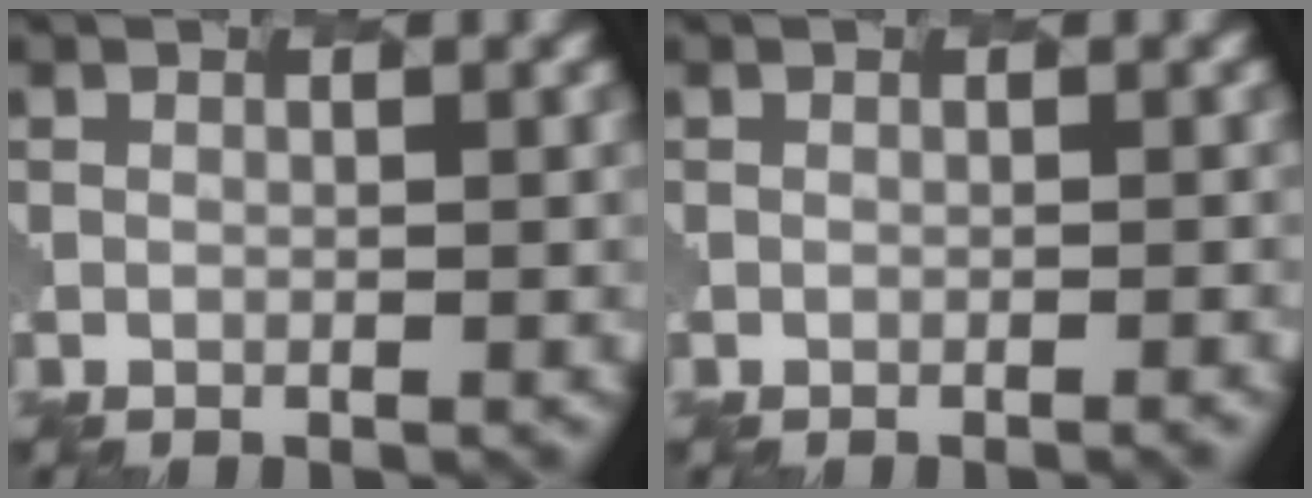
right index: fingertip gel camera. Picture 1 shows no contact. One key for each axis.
{"total": 0.9, "fx": -0.5, "fy": 0.2, "fz": 0.7, "tx": -0.002, "ty": 0.004, "tz": -0.011}